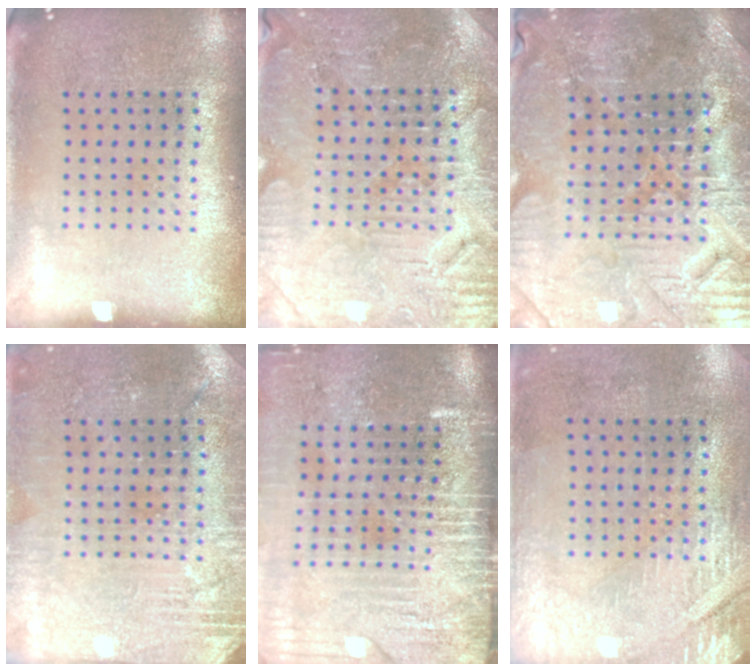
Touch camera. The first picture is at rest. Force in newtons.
{"total": 3.7, "press": 3.6, "slide": 0.6}
{"total": 3.6, "press": 3.5, "slide": 0.5}
{"total": 2.8, "press": 2.7, "slide": 0.7}
{"total": 4.3, "press": 3.6, "slide": 2.3}
{"total": 2.8, "press": 2.4, "slide": 1.4}